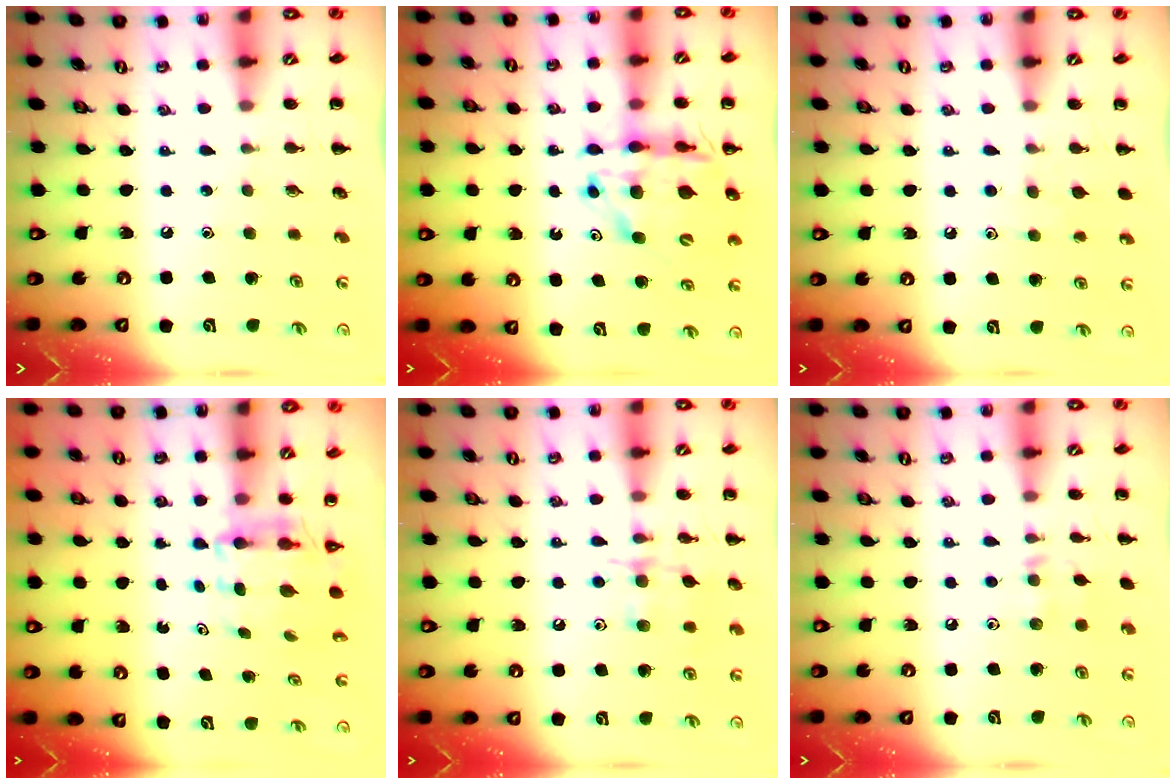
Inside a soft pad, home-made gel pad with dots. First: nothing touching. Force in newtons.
{"total": 15.0, "press": 14.4, "slide": 4.1}
{"total": 6.5, "press": 6.2, "slide": 1.9}
{"total": 4.9, "press": 4.9, "slide": 0.2}
{"total": 10.9, "press": 10.8, "slide": 0.6}
{"total": 6.6, "press": 6.4, "slide": 1.6}